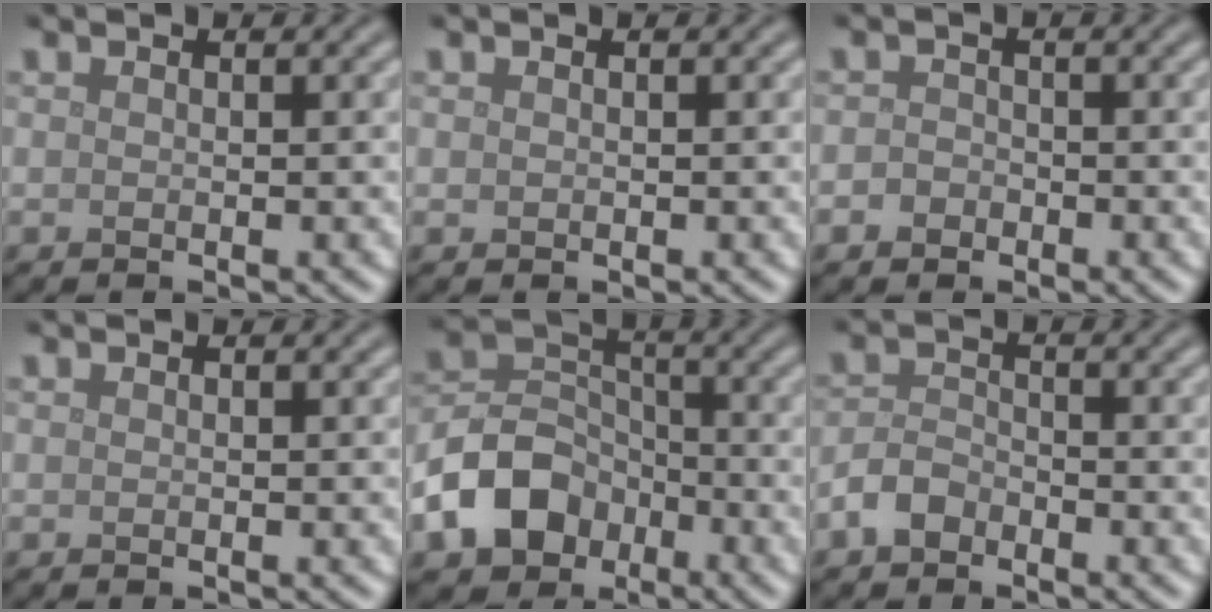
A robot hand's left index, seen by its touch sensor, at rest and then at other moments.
{"total": 0.0}
{"total": 1.2, "force": [-0.6, 1.0, 0.3], "torque": [0.002, 0.001, -0.015]}
{"total": 0.0}
{"total": 7.1, "force": [-3.5, 5.2, 3.3], "torque": [-0.061, 0.000, -0.077]}
{"total": 2.3, "force": [-1.6, 1.3, 1.0], "torque": [-0.017, 0.006, -0.038]}